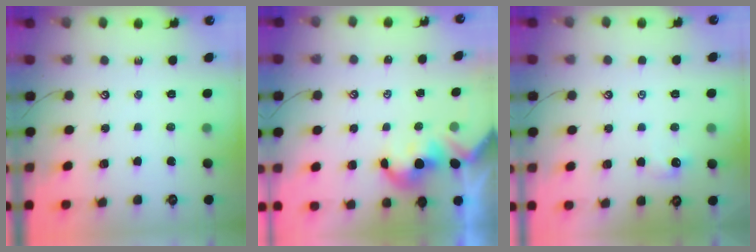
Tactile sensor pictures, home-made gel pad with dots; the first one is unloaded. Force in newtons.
{"total": 2.7, "press": 2.7, "slide": 0.1}
{"total": 0.0}